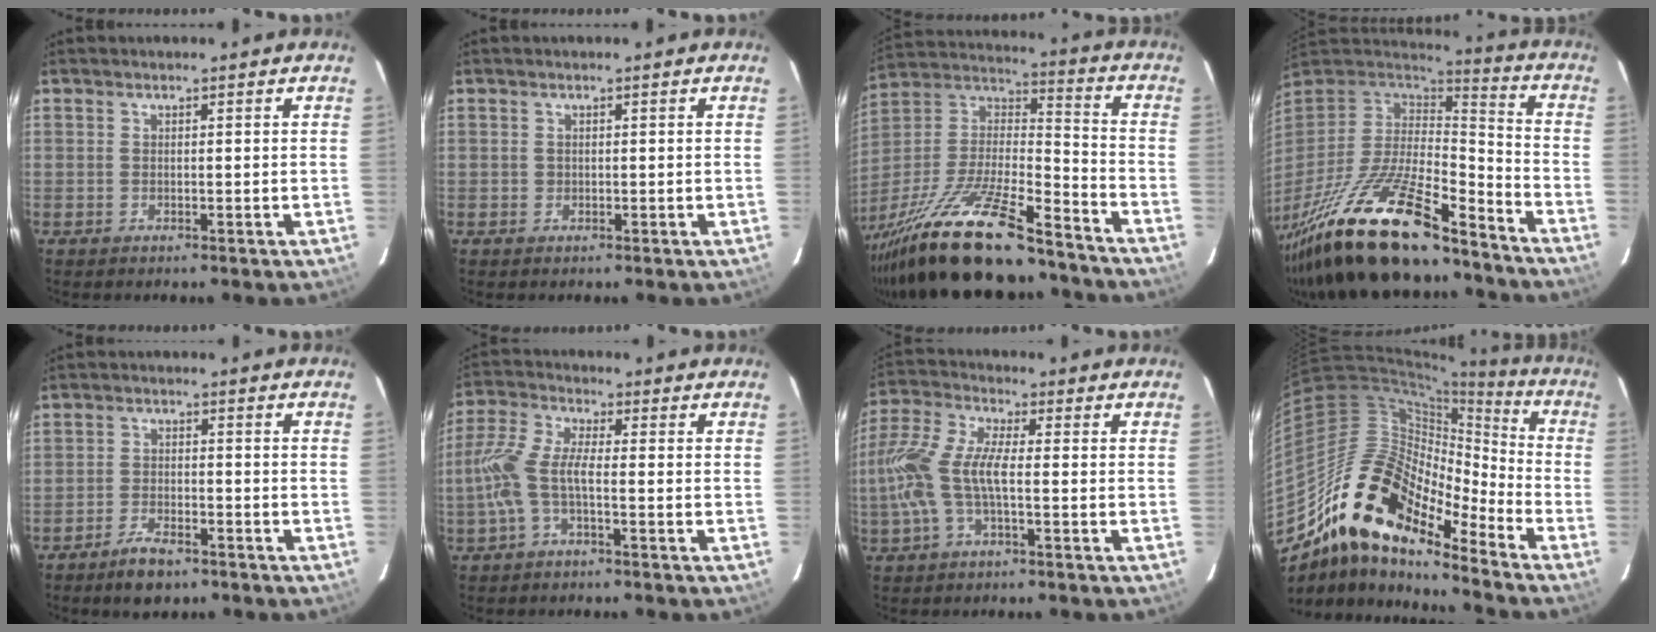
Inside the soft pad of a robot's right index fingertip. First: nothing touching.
{"total": 0.6, "force": [-0.1, 0.6, -0.1], "torque": [0.004, -0.001, 0.000]}
{"total": 27.4, "force": [-21.1, 6.0, 16.5], "torque": [-0.322, -0.035, -0.350]}
{"total": 28.7, "force": [-20.9, 7.6, 18.2], "torque": [-0.351, -0.056, -0.350]}
{"total": 5.6, "force": [-4.2, 2.2, 2.9], "torque": [-0.073, 0.001, -0.072]}
{"total": 7.4, "force": [-2.2, 1.9, 6.8], "torque": [-0.165, 0.009, -0.045]}
{"total": 10.3, "force": [-2.2, 3.0, 9.6], "torque": [-0.217, 0.005, -0.046]}
{"total": 19.5, "force": [-14.7, 6.6, 10.9], "torque": [-0.179, -0.013, -0.287]}